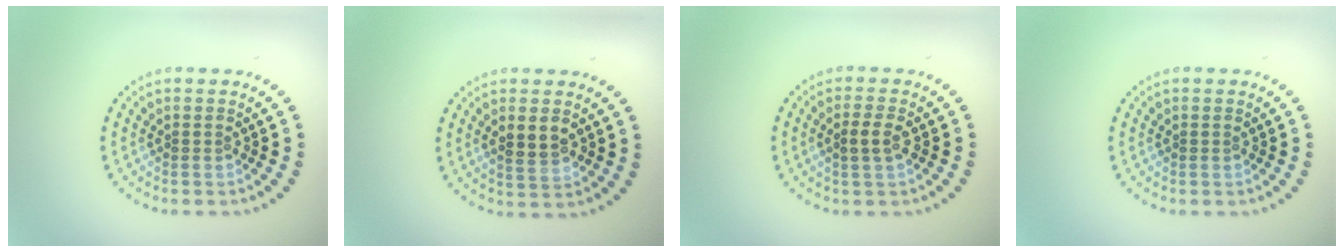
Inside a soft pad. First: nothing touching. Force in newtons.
{"total": 2.5, "press": 2.4, "slide": 0.5}
{"total": 1.8, "press": 1.7, "slide": 0.5}
{"total": 0.0}